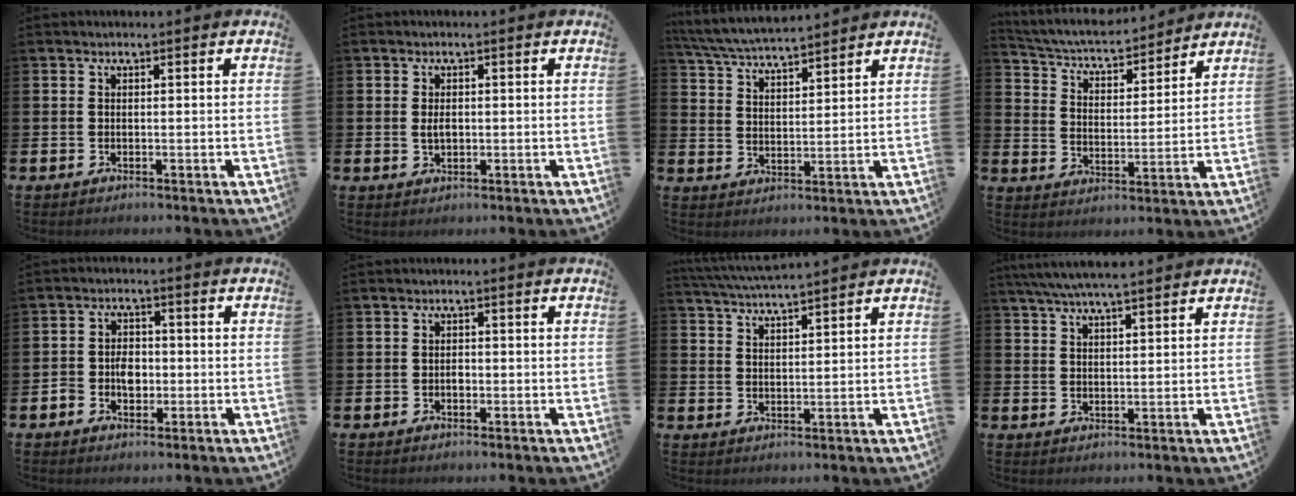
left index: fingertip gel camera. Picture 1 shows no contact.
{"total": 1.7, "force": [0.1, 1.0, 1.3], "torque": [-0.014, 0.001, -0.002]}
{"total": 5.8, "force": [5.7, 0.4, 1.1], "torque": [-0.043, -0.032, 0.101]}
{"total": 5.5, "force": [5.2, 1.2, 1.4], "torque": [-0.056, -0.042, 0.084]}
{"total": 3.4, "force": [-0.8, 2.7, 2.0], "torque": [-0.028, 0.001, -0.020]}
{"total": 1.1, "force": [-0.3, 0.9, 0.7], "torque": [0.000, -0.002, -0.008]}
{"total": 4.8, "force": [4.7, 0.0, 1.0], "torque": [-0.036, -0.022, 0.084]}
{"total": 5.8, "force": [5.4, 0.6, 2.1], "torque": [-0.050, -0.016, 0.098]}